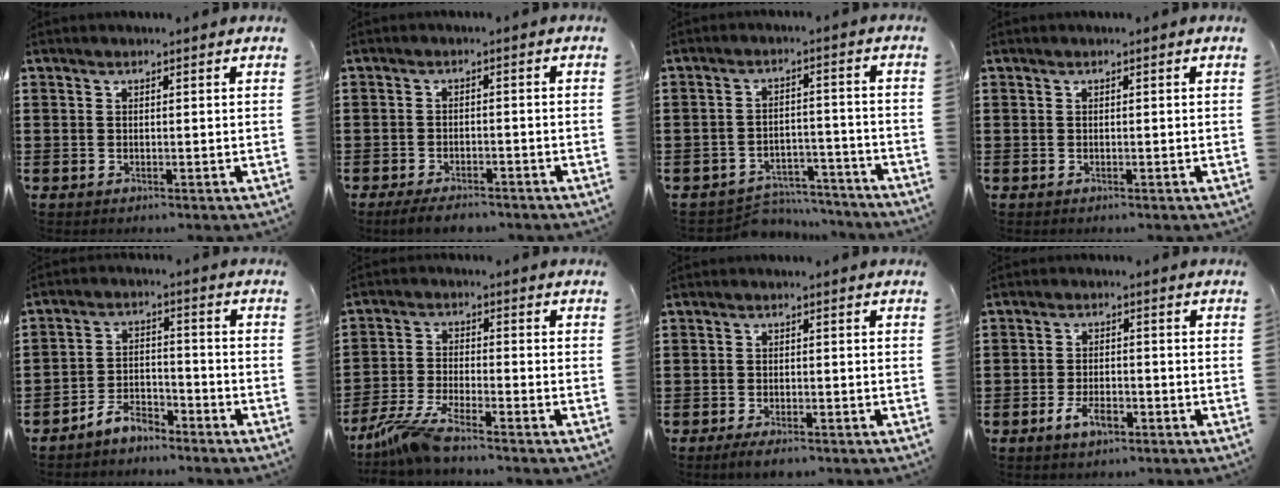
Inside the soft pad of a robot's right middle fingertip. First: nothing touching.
{"total": 3.3, "force": [-3.0, 0.7, 1.1], "torque": [-0.027, 0.001, -0.061]}
{"total": 5.3, "force": [-5.2, 1.0, 0.2], "torque": [-0.004, 0.013, -0.106]}
{"total": 0.0}
{"total": 5.3, "force": [-5.1, 1.3, 0.8], "torque": [-0.022, 0.008, -0.103]}
{"total": 6.3, "force": [-5.4, 0.2, 3.2], "torque": [-0.092, -0.021, -0.112]}
{"total": 2.1, "force": [-1.9, 0.6, 0.7], "torque": [-0.023, 0.001, -0.040]}
{"total": 4.0, "force": [-2.4, 1.9, 2.5], "torque": [-0.052, 0.003, -0.046]}